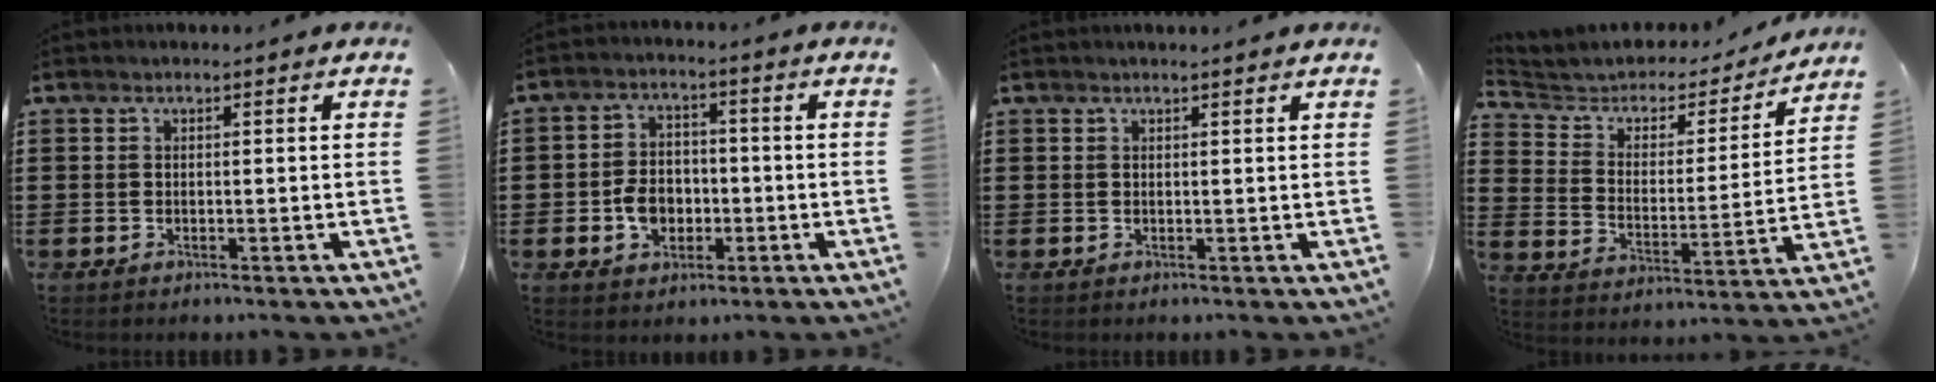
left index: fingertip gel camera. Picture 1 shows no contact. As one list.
[{"total": 5.8, "force": [-1.4, 4.4, 3.6], "torque": [-0.070, 0.005, -0.028]}, {"total": 0.9, "force": [0.8, -0.1, 0.5], "torque": [-0.010, -0.001, 0.015]}, {"total": 4.2, "force": [3.4, 2.4, 0.7], "torque": [-0.042, -0.023, 0.051]}]